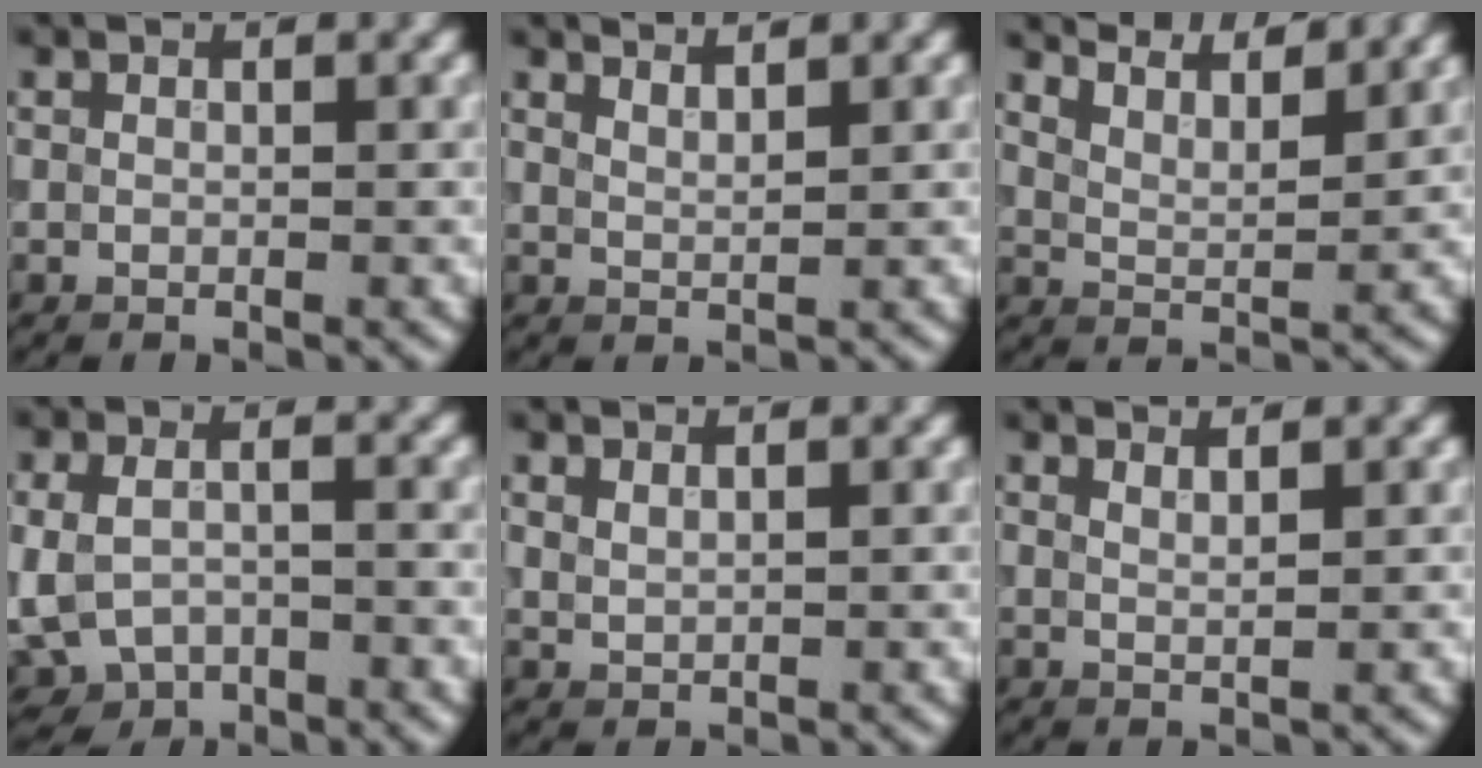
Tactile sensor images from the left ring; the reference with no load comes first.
{"total": 2.3, "force": [2.0, 0.5, 1.0], "torque": [-0.001, 0.010, 0.017]}
{"total": 7.6, "force": [6.7, 1.8, 3.2], "torque": [-0.043, 0.019, 0.074]}
{"total": 5.2, "force": [-2.4, 3.5, 3.0], "torque": [-0.055, -0.009, -0.034]}
{"total": 0.9, "force": [0.8, 0.3, 0.4], "torque": [-0.011, -0.001, 0.019]}
{"total": 1.7, "force": [1.2, 0.6, 1.0], "torque": [-0.002, 0.004, 0.006]}